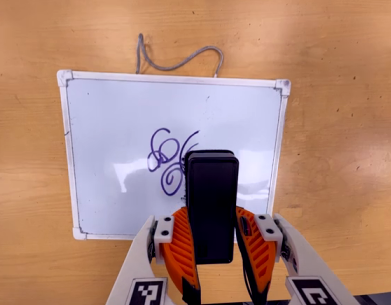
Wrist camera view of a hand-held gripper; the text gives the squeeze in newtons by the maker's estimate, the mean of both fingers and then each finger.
{"total": 6.2, "left": 4.9, "right": 7.5}